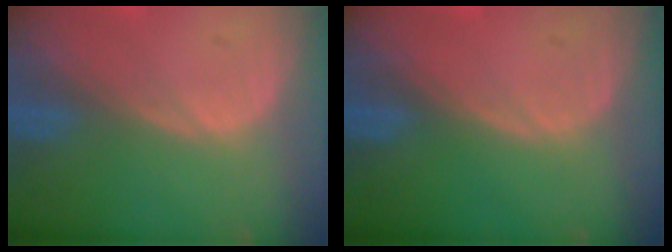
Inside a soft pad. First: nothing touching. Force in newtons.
{"total": 0.0}